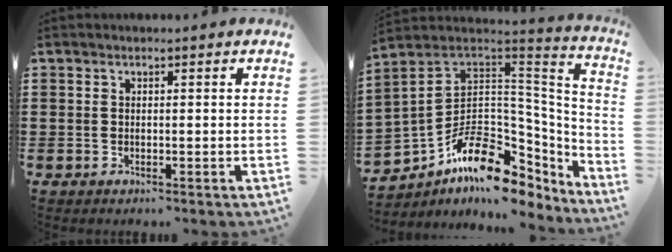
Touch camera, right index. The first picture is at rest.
{"total": 12.4, "force": [-5.2, 8.0, 7.8], "torque": [-0.149, -0.002, -0.094]}